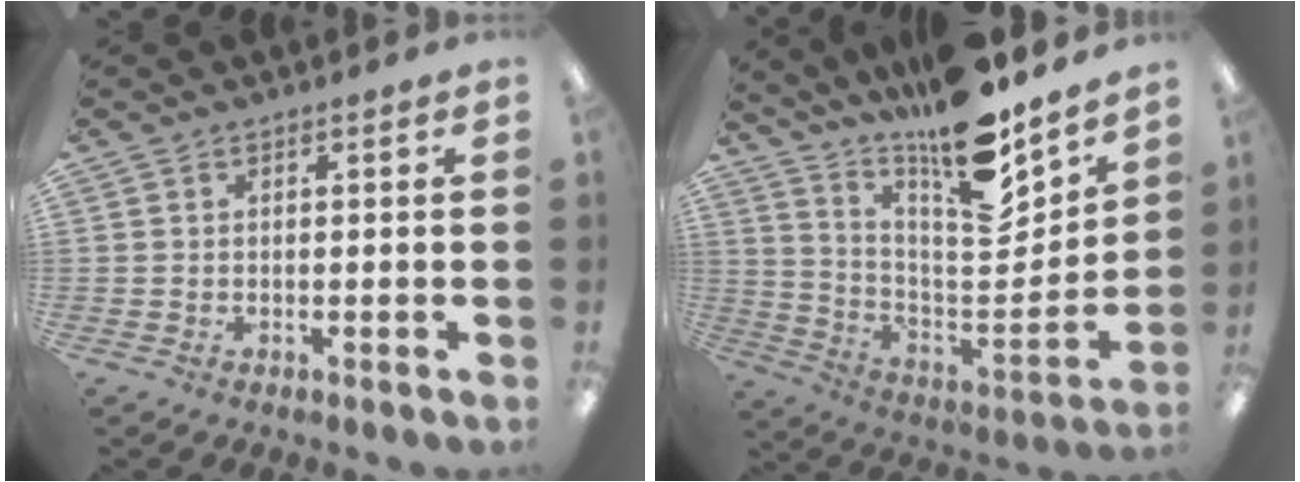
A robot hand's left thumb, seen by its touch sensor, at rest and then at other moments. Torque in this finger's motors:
{"motor_torque": [0.62, 0.33, 1.67, -1.10, 0.14]}